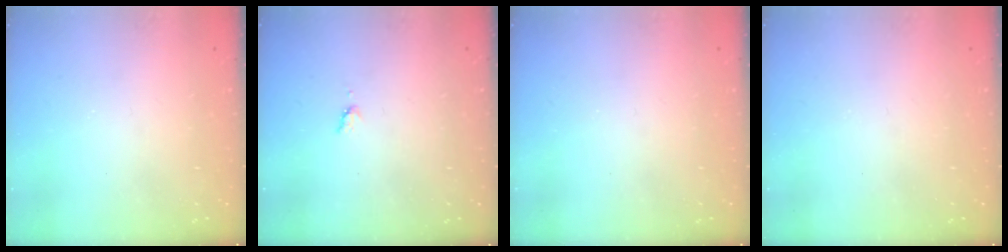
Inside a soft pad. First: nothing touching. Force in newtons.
{"total": 3.4, "press": 3.4, "slide": 0.4}
{"total": 0.0}
{"total": 0.0}